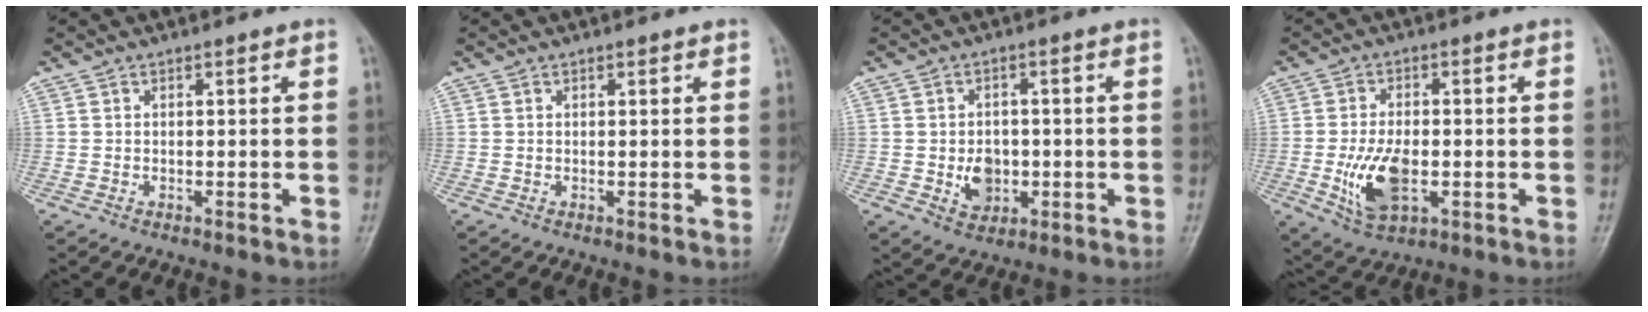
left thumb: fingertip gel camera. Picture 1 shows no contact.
{"total": 0.6, "force": [0.4, 0.3, 0.4], "torque": [-0.003, -0.001, 0.003]}
{"total": 5.6, "force": [-0.9, 4.5, 3.2], "torque": [-0.025, 0.004, -0.009]}
{"total": 9.6, "force": [-2.0, 5.3, 7.8], "torque": [-0.140, -0.003, -0.029]}